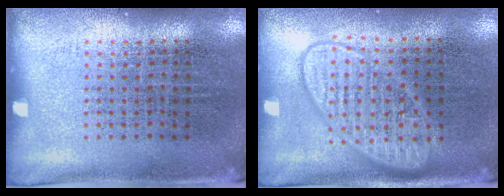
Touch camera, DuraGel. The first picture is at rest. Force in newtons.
{"total": 2.9, "press": 2.9, "slide": 0.4}